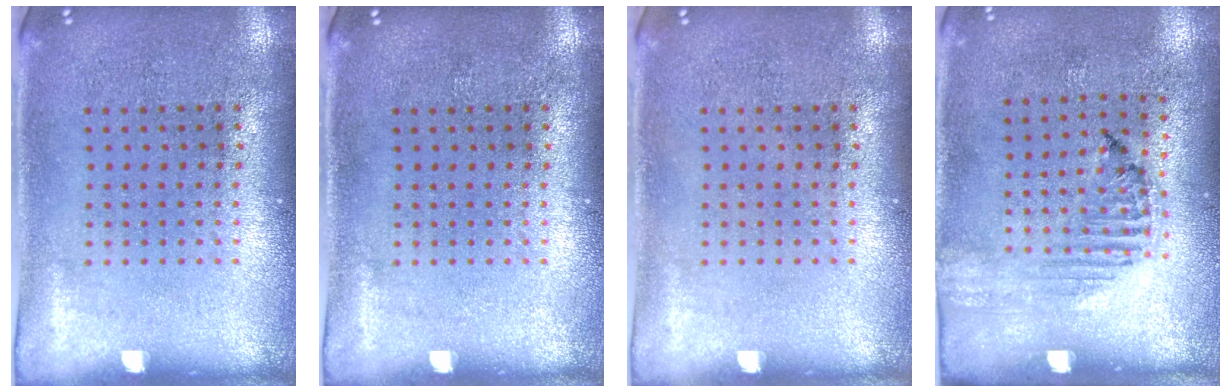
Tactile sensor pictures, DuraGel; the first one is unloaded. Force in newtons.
{"total": 0.0}
{"total": 0.0}
{"total": 1.2, "press": 1.2, "slide": 0.2}